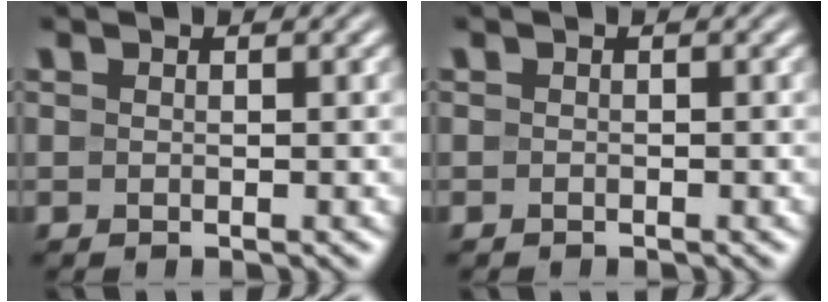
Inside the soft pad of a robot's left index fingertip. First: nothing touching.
{"total": 0.0}